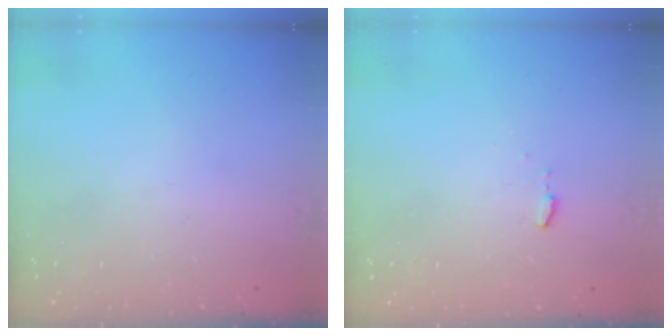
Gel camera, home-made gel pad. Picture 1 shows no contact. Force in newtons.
{"total": 4.3, "press": 4.3, "slide": 0.4}